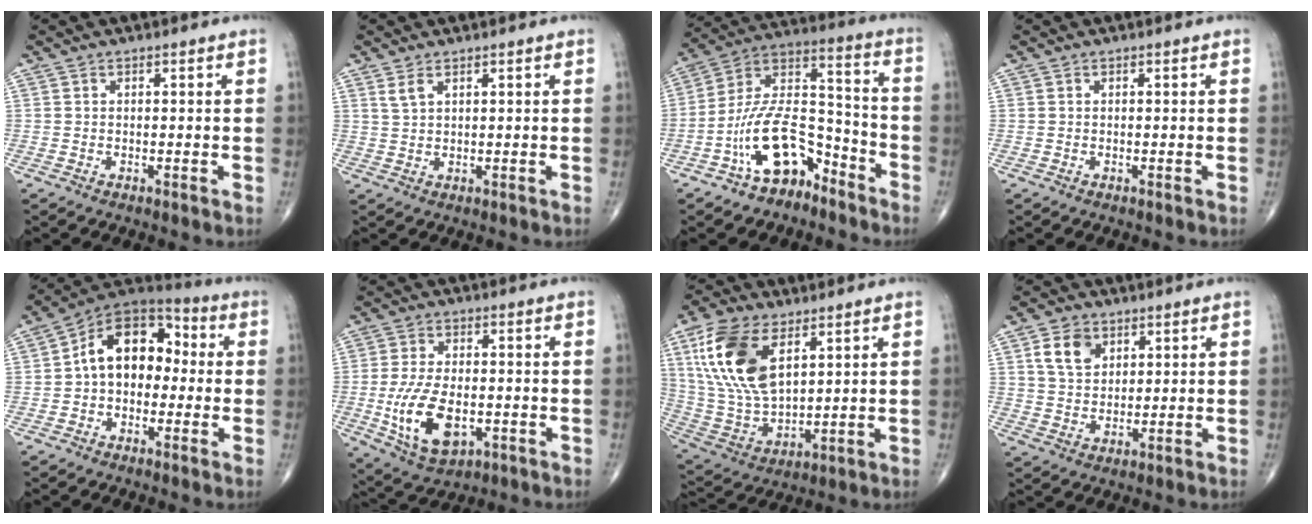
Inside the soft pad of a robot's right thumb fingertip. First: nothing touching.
{"total": 2.1, "force": [1.3, 0.8, 1.4], "torque": [-0.031, 0.000, 0.034]}
{"total": 15.0, "force": [-8.6, 8.1, 9.3], "torque": [-0.151, 0.093, -0.161]}
{"total": 0.0}
{"total": 13.8, "force": [0.3, 9.5, 10.1], "torque": [-0.122, 0.047, -0.013]}
{"total": 12.7, "force": [-2.8, 6.9, 10.3], "torque": [-0.194, -0.004, -0.038]}
{"total": 18.0, "force": [7.3, 9.6, 13.4], "torque": [-0.259, -0.024, 0.147]}
{"total": 6.7, "force": [3.0, 4.8, 3.7], "torque": [-0.048, -0.012, 0.058]}